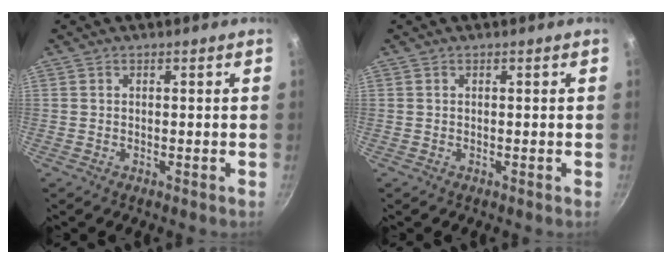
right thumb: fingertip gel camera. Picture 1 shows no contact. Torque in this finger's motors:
{"motor_torque": [-0.16, 0.16, -0.17, 0.08, 0.02]}